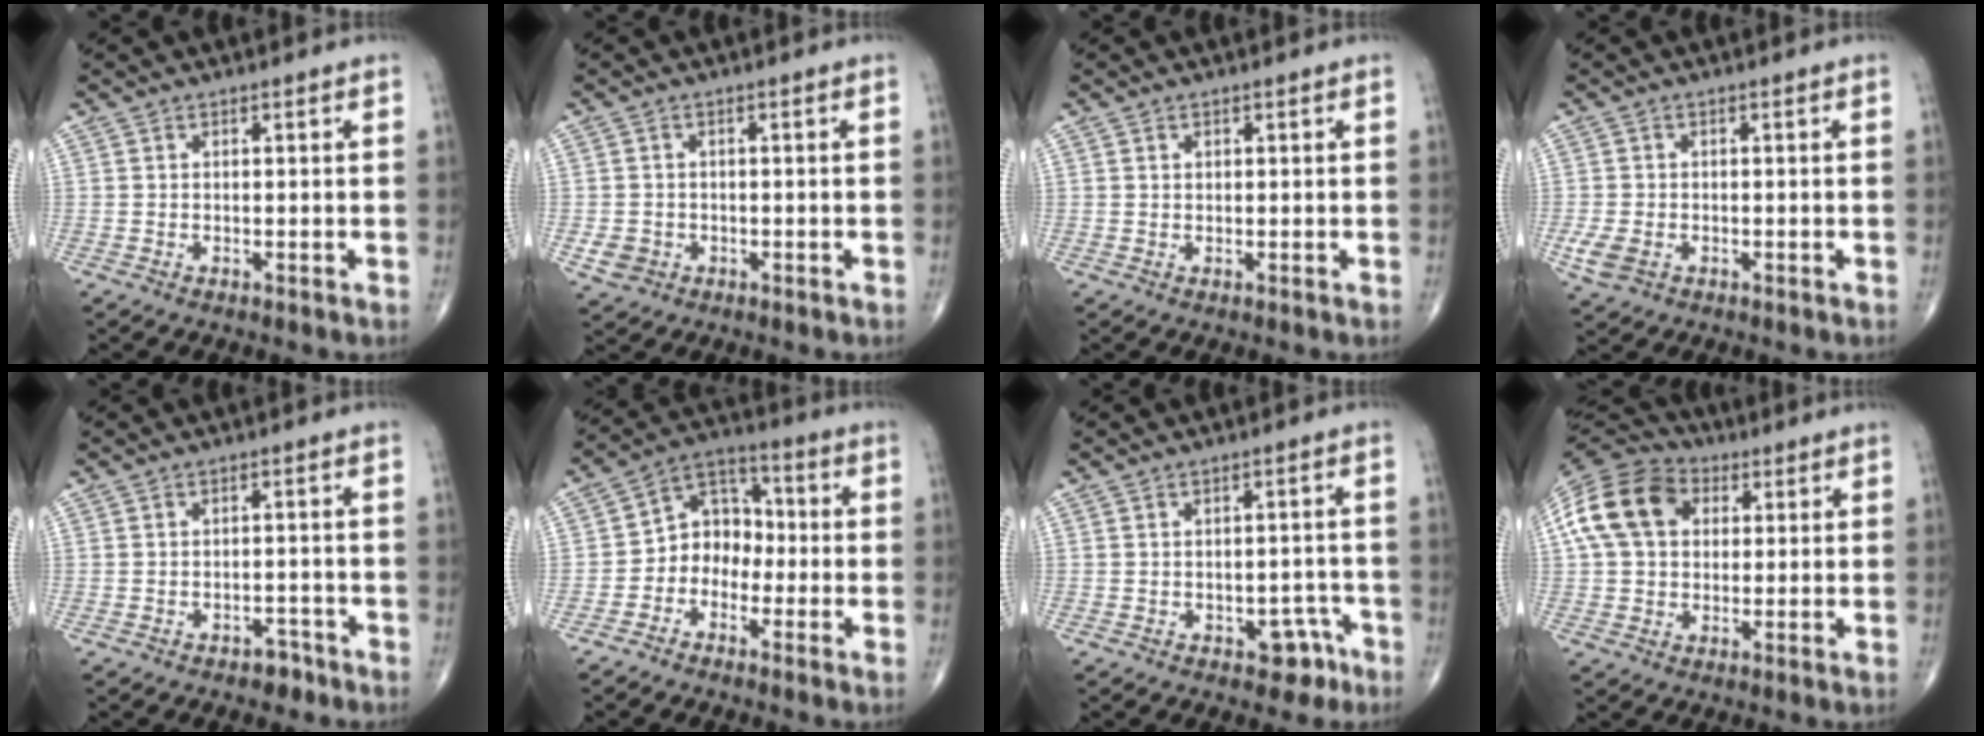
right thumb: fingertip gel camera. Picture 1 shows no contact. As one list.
[{"total": 3.4, "force": [-1.0, 3.0, 1.3], "torque": [-0.017, 0.003, -0.009]}, {"total": 0.8, "force": [0.3, 0.7, 0.4], "torque": [-0.003, -0.001, 0.006]}, {"total": 4.2, "force": [-1.3, 3.0, 2.7], "torque": [-0.062, -0.002, -0.020]}, {"total": 3.8, "force": [-2.6, 2.3, 1.5], "torque": [-0.006, 0.023, -0.031]}, {"total": 8.6, "force": [-2.1, 6.9, 4.7], "torque": [-0.039, 0.044, -0.056]}, {"total": 4.6, "force": [-2.5, 3.0, 2.5], "torque": [-0.008, 0.024, -0.027]}, {"total": 15.5, "force": [3.6, 11.4, 9.8], "torque": [-0.183, 0.023, 0.057]}]